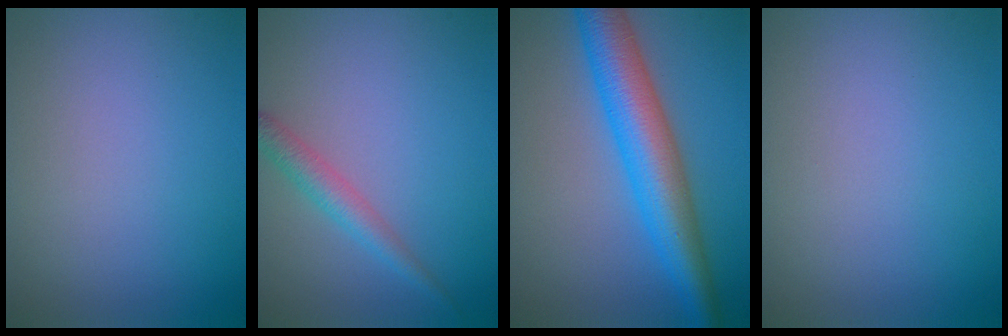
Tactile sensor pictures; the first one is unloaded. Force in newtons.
{"total": 2.2, "press": 2.2, "slide": 0.1}
{"total": 7.4, "press": 7.4, "slide": 0.0}
{"total": 0.0}